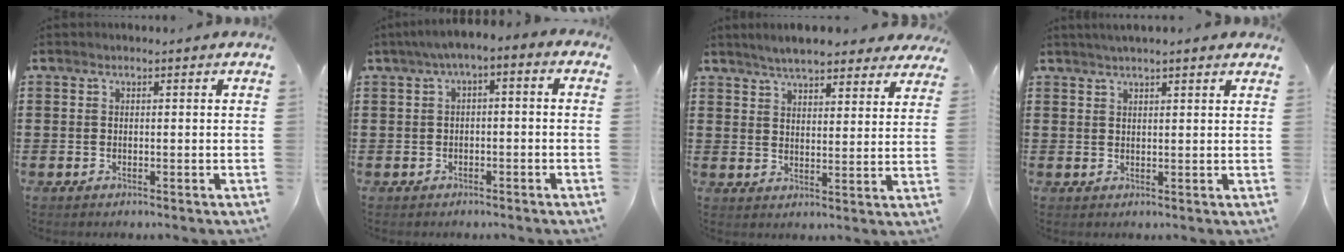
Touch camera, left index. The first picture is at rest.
{"total": 3.0, "force": [-2.1, 1.0, 1.9], "torque": [-0.035, 0.006, -0.049]}
{"total": 5.7, "force": [5.3, 0.9, 1.7], "torque": [-0.054, -0.010, 0.096]}
{"total": 2.0, "force": [1.8, 0.2, 0.8], "torque": [-0.019, 0.005, 0.033]}